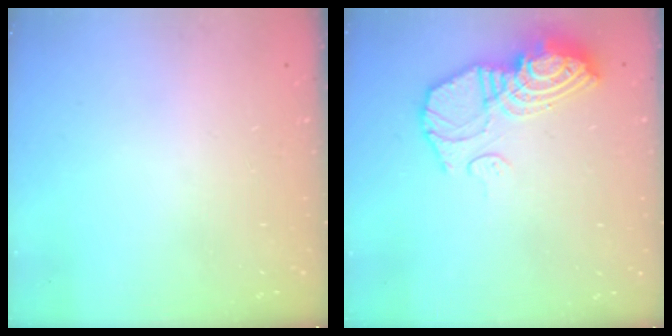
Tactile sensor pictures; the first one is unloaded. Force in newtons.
{"total": 13.5, "press": 13.4, "slide": 1.4}